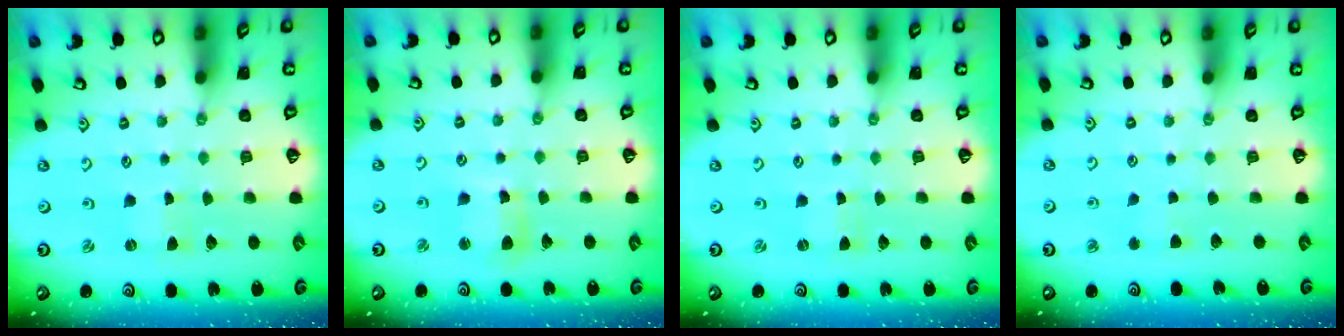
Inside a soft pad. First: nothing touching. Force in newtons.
{"total": 7.1, "press": 7.0, "slide": 0.9}
{"total": 0.0}
{"total": 2.7, "press": 2.6, "slide": 0.5}